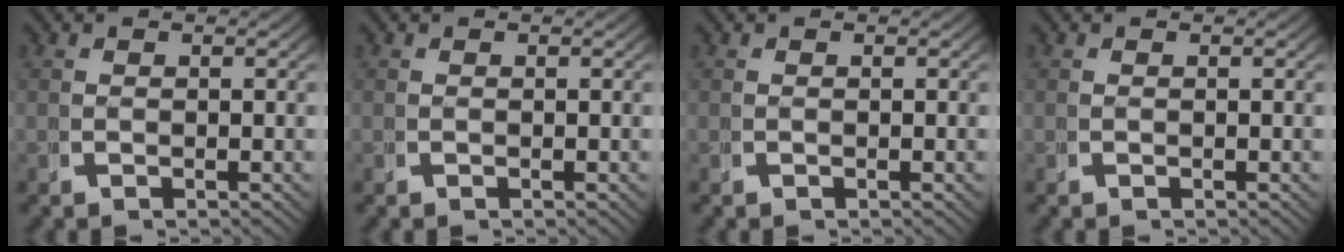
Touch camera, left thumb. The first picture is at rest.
{"total": 0.0}
{"total": 0.0}
{"total": 0.0}